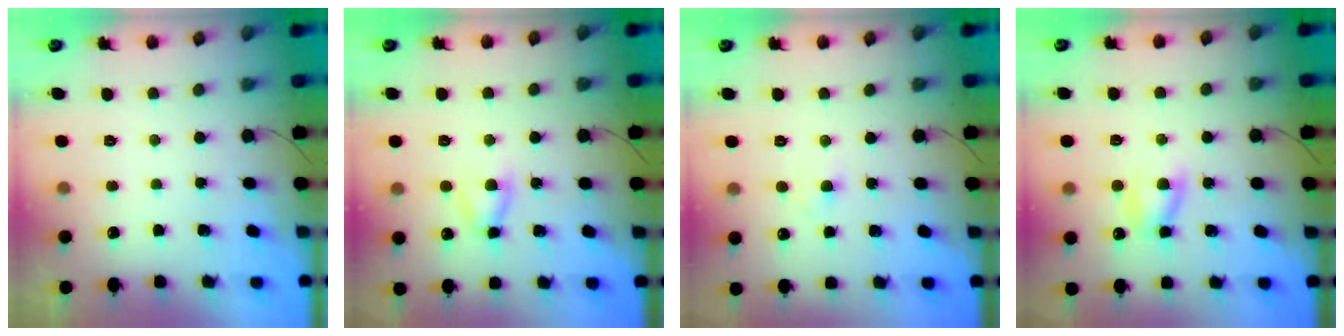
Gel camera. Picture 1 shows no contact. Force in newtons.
{"total": 4.6, "press": 4.6, "slide": 0.6}
{"total": 2.4, "press": 2.3, "slide": 0.9}
{"total": 6.8, "press": 6.6, "slide": 1.8}